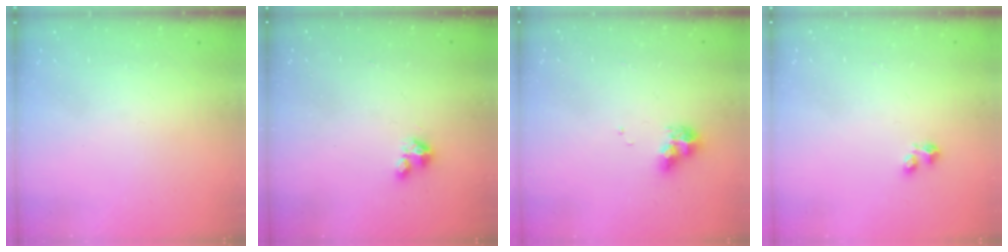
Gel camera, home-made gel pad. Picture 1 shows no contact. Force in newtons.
{"total": 2.8, "press": 2.8, "slide": 0.2}
{"total": 7.7, "press": 7.7, "slide": 0.6}
{"total": 2.9, "press": 2.8, "slide": 0.6}